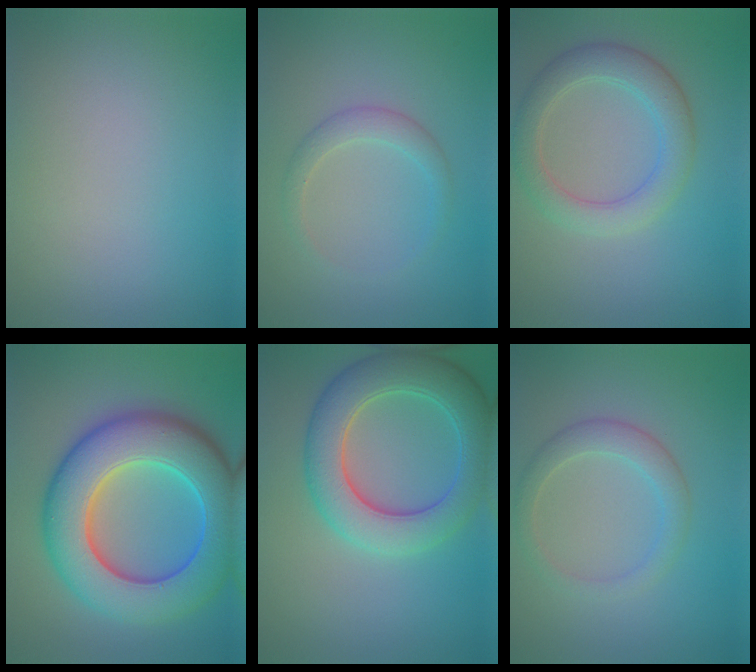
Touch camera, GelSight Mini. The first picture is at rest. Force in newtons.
{"total": 1.9, "press": 1.9, "slide": 0.1}
{"total": 4.1, "press": 4.1, "slide": 0.1}
{"total": 12.2, "press": 12.2, "slide": 0.1}
{"total": 7.2, "press": 7.2, "slide": 0.3}
{"total": 2.7, "press": 2.7, "slide": 0.1}